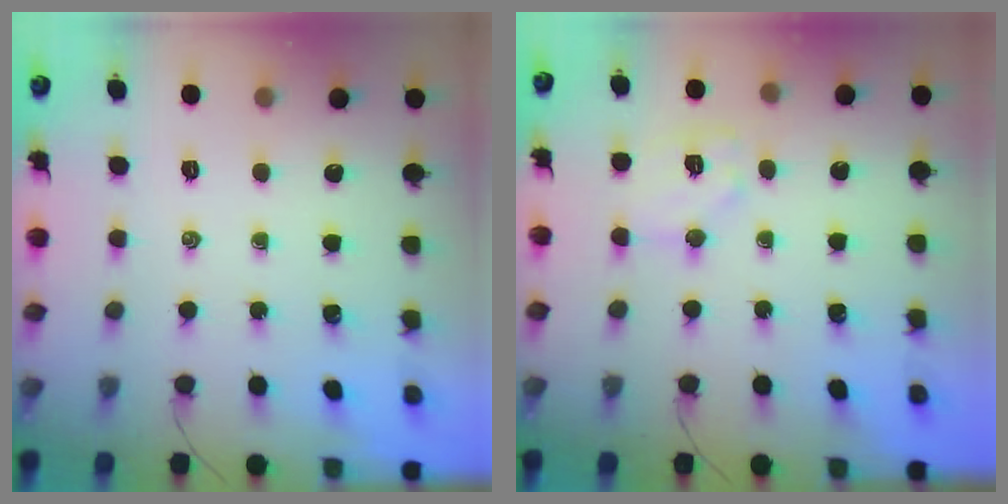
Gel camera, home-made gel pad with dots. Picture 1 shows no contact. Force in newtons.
{"total": 9.4, "press": 9.4, "slide": 0.3}